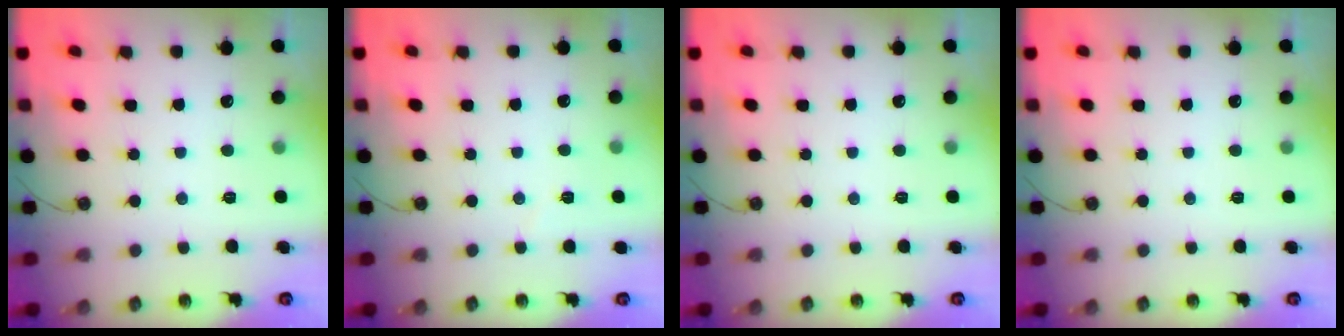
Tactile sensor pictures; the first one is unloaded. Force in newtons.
{"total": 2.7, "press": 2.4, "slide": 1.1}
{"total": 0.0}
{"total": 0.0}